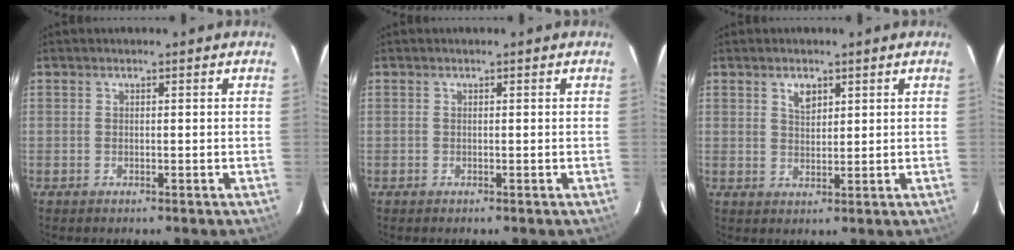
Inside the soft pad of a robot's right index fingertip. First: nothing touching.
{"total": 0.0}
{"total": 2.4, "force": [1.5, 1.3, 1.4], "torque": [-0.021, 0.003, 0.027]}